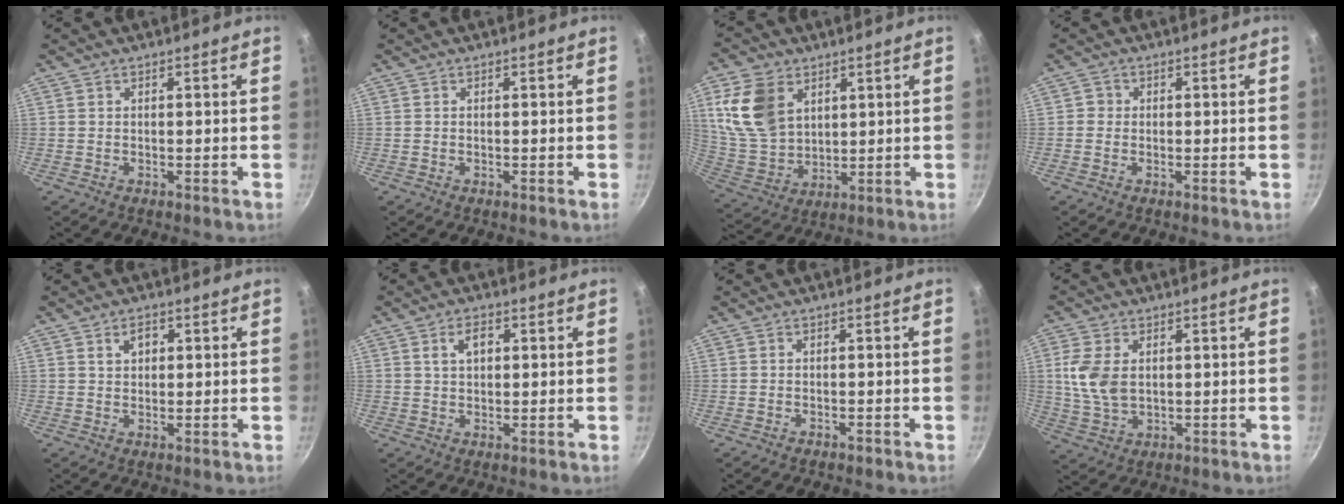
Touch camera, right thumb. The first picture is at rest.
{"total": 0.0}
{"total": 14.1, "force": [5.3, 9.8, 8.6], "torque": [-0.153, -0.020, 0.118]}
{"total": 1.4, "force": [-0.3, 1.4, 0.3], "torque": [0.003, 0.004, -0.009]}
{"total": 3.2, "force": [1.2, 2.2, 2.0], "torque": [-0.020, -0.001, 0.019]}
{"total": 4.4, "force": [1.4, 2.7, 3.2], "torque": [-0.044, 0.003, 0.022]}
{"total": 0.8, "force": [-0.6, 0.4, 0.3], "torque": [-0.007, 0.005, -0.009]}
{"total": 8.2, "force": [1.3, 5.3, 6.1], "torque": [-0.124, -0.009, 0.030]}